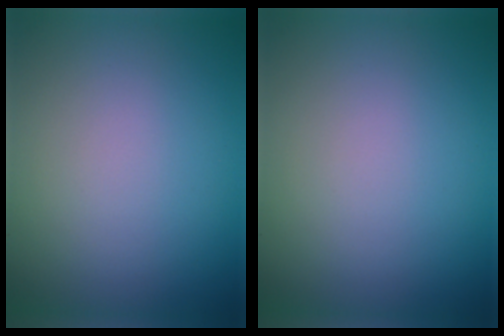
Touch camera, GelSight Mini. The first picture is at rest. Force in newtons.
{"total": 0.0}